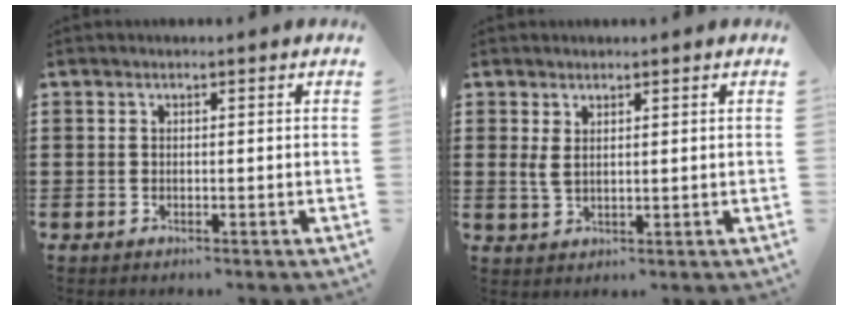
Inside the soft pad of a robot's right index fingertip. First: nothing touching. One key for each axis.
{"total": 2.2, "fx": 1.3, "fy": 0.8, "fz": 1.6, "tx": -0.035, "ty": 0.004, "tz": 0.023}